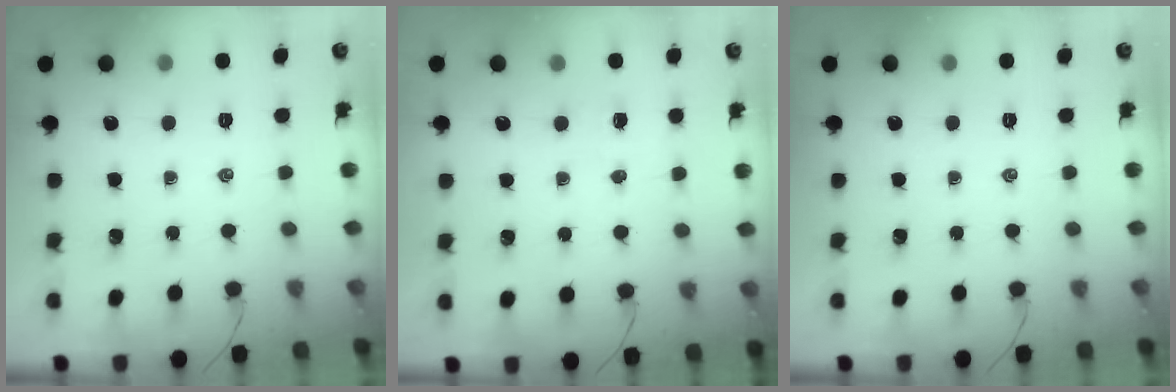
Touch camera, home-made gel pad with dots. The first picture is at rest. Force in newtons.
{"total": 1.8, "press": 1.7, "slide": 0.6}
{"total": 0.0}